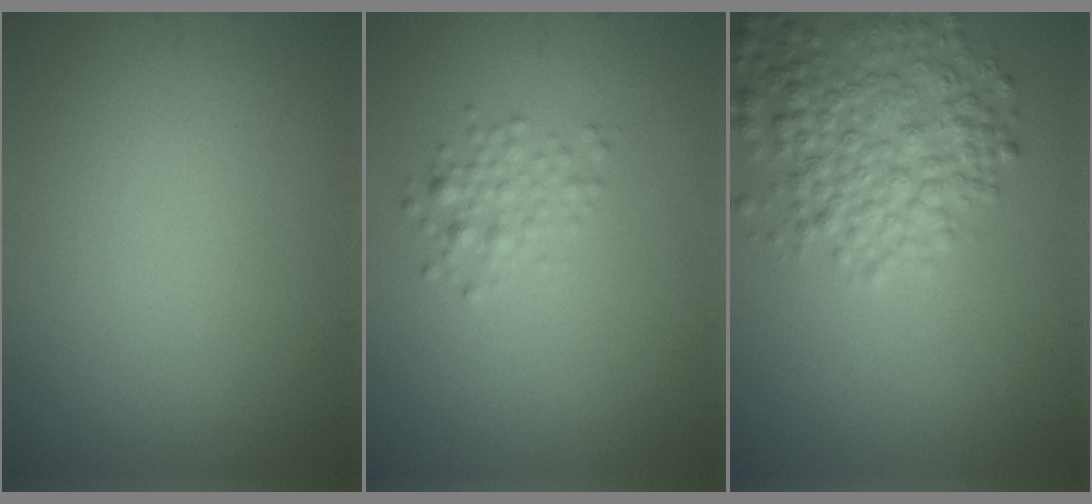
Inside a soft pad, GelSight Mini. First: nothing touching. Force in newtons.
{"total": 1.7, "press": 1.7, "slide": 0.1}
{"total": 5.6, "press": 5.6, "slide": 0.3}